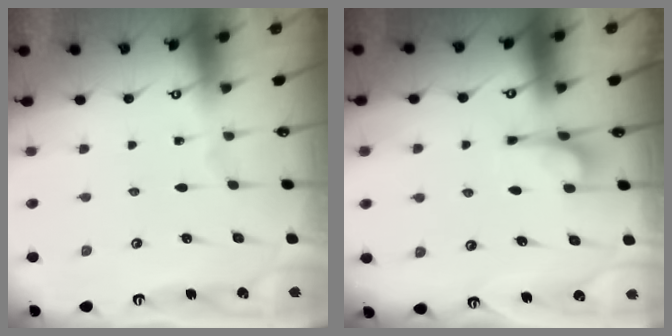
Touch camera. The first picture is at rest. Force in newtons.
{"total": 3.6, "press": 3.5, "slide": 0.7}